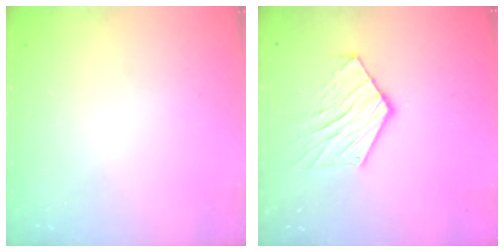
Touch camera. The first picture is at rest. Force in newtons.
{"total": 11.4, "press": 11.4, "slide": 1.0}